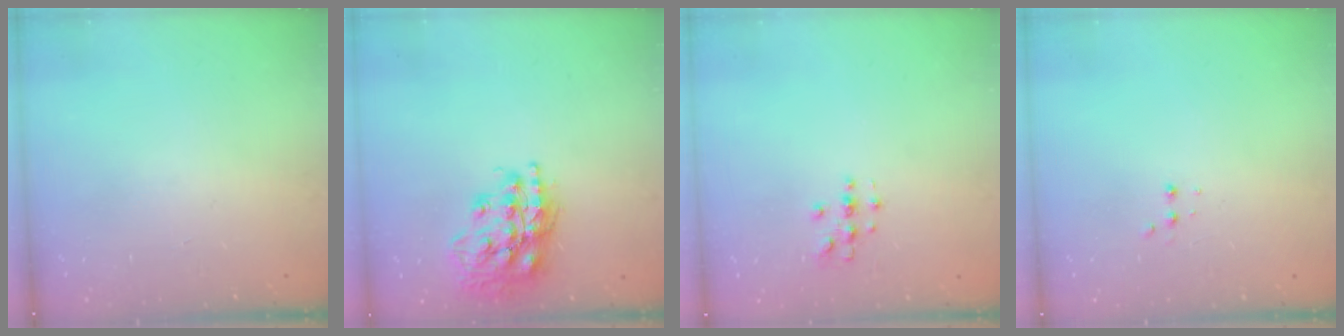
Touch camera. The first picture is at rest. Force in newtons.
{"total": 17.9, "press": 17.8, "slide": 1.9}
{"total": 3.0, "press": 3.0, "slide": 0.3}
{"total": 2.9, "press": 2.7, "slide": 1.0}